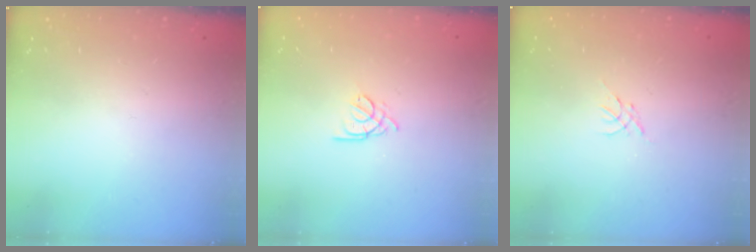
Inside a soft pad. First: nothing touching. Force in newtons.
{"total": 2.2, "press": 2.2, "slide": 0.5}
{"total": 0.0}